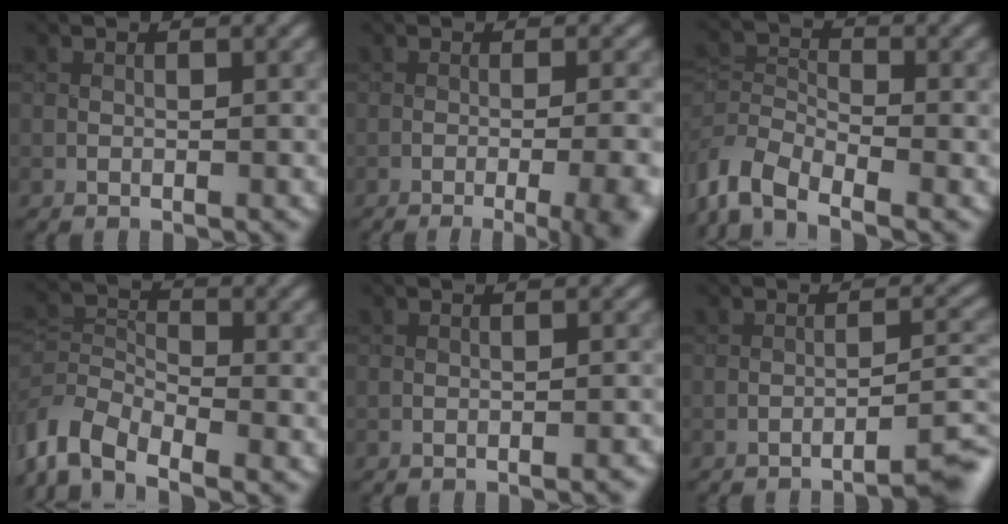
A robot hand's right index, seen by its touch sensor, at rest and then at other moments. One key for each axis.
{"total": 10.5, "fx": -5.2, "fy": 4.2, "fz": 8.2, "tx": -0.052, "ty": 0.000, "tz": -0.047}
{"total": 5.1, "fx": -3.4, "fy": 2.6, "fz": 2.9, "tx": -0.052, "ty": 0.000, "tz": -0.079}
{"total": 5.4, "fx": -3.6, "fy": 2.8, "fz": 2.9, "tx": -0.056, "ty": -0.002, "tz": -0.083}
{"total": 0.9, "fx": -0.9, "fy": 0.0, "fz": 0.3, "tx": -0.004, "ty": 0.002, "tz": -0.013}
{"total": 3.7, "fx": -2.8, "fy": 0.3, "fz": 2.4, "tx": -0.022, "ty": 0.018, "tz": -0.046}